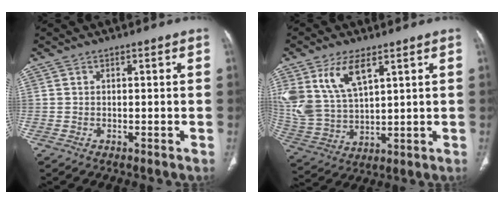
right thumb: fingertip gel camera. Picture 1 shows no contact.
{"total": 13.1, "force": [6.7, 6.5, 9.2], "torque": [-0.187, -0.020, 0.147]}